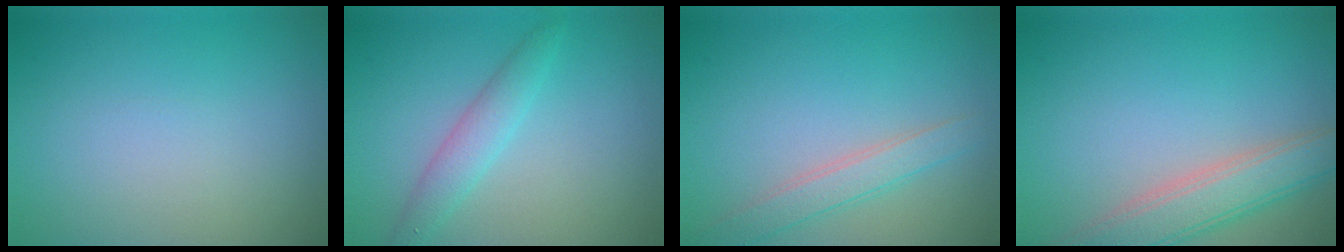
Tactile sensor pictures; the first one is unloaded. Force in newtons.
{"total": 2.4, "press": 2.4, "slide": 0.1}
{"total": 2.4, "press": 2.4, "slide": 0.1}
{"total": 5.2, "press": 5.2, "slide": 0.3}